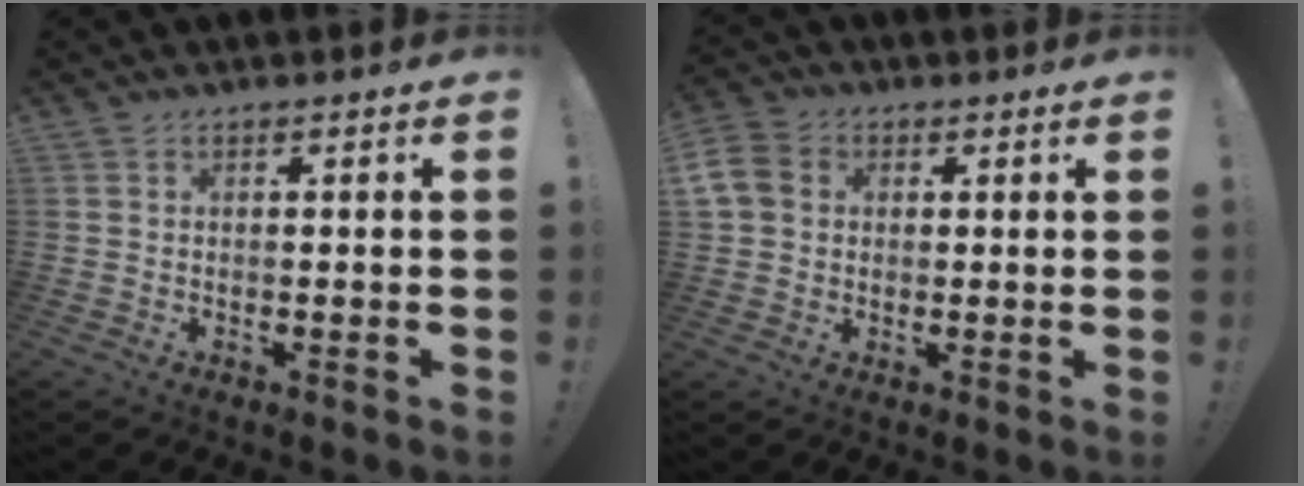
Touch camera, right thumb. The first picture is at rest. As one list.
[{"total": 8.5, "force": [1.9, 7.2, 4.1], "torque": [-0.081, 0.002, 0.039]}]